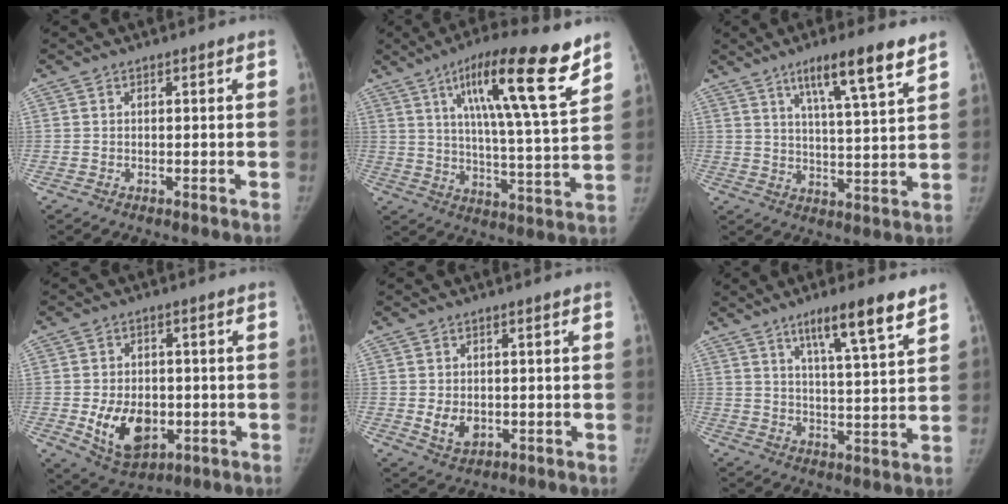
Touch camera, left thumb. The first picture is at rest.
{"total": 19.9, "force": [11.6, 2.9, 15.9], "torque": [-0.230, -0.048, 0.182]}
{"total": 11.4, "force": [7.2, 1.3, 8.7], "torque": [-0.137, -0.033, 0.117]}
{"total": 10.8, "force": [-2.4, 7.5, 7.4], "torque": [-0.096, -0.002, -0.022]}
{"total": 4.0, "force": [-0.5, 3.0, 2.6], "torque": [-0.034, -0.008, 0.001]}
{"total": 10.9, "force": [7.1, 1.2, 8.1], "torque": [-0.123, -0.035, 0.114]}